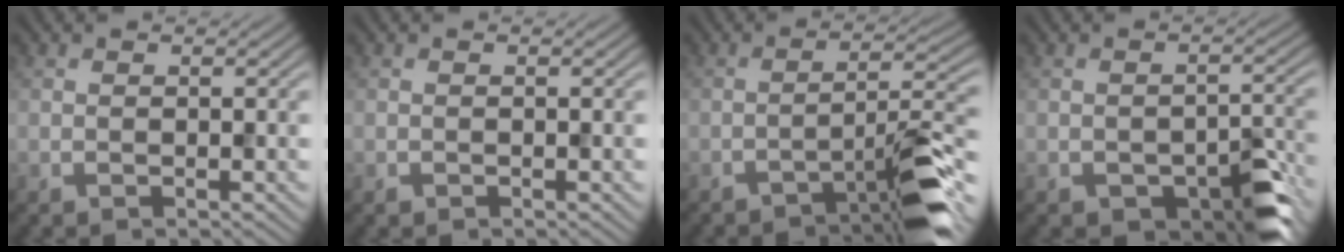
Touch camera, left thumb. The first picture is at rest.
{"total": 0.0}
{"total": 6.9, "force": [-4.9, 0.8, 4.8], "torque": [-0.063, 0.023, -0.083]}
{"total": 6.0, "force": [-3.1, 2.9, 4.2], "torque": [-0.052, -0.002, -0.041]}